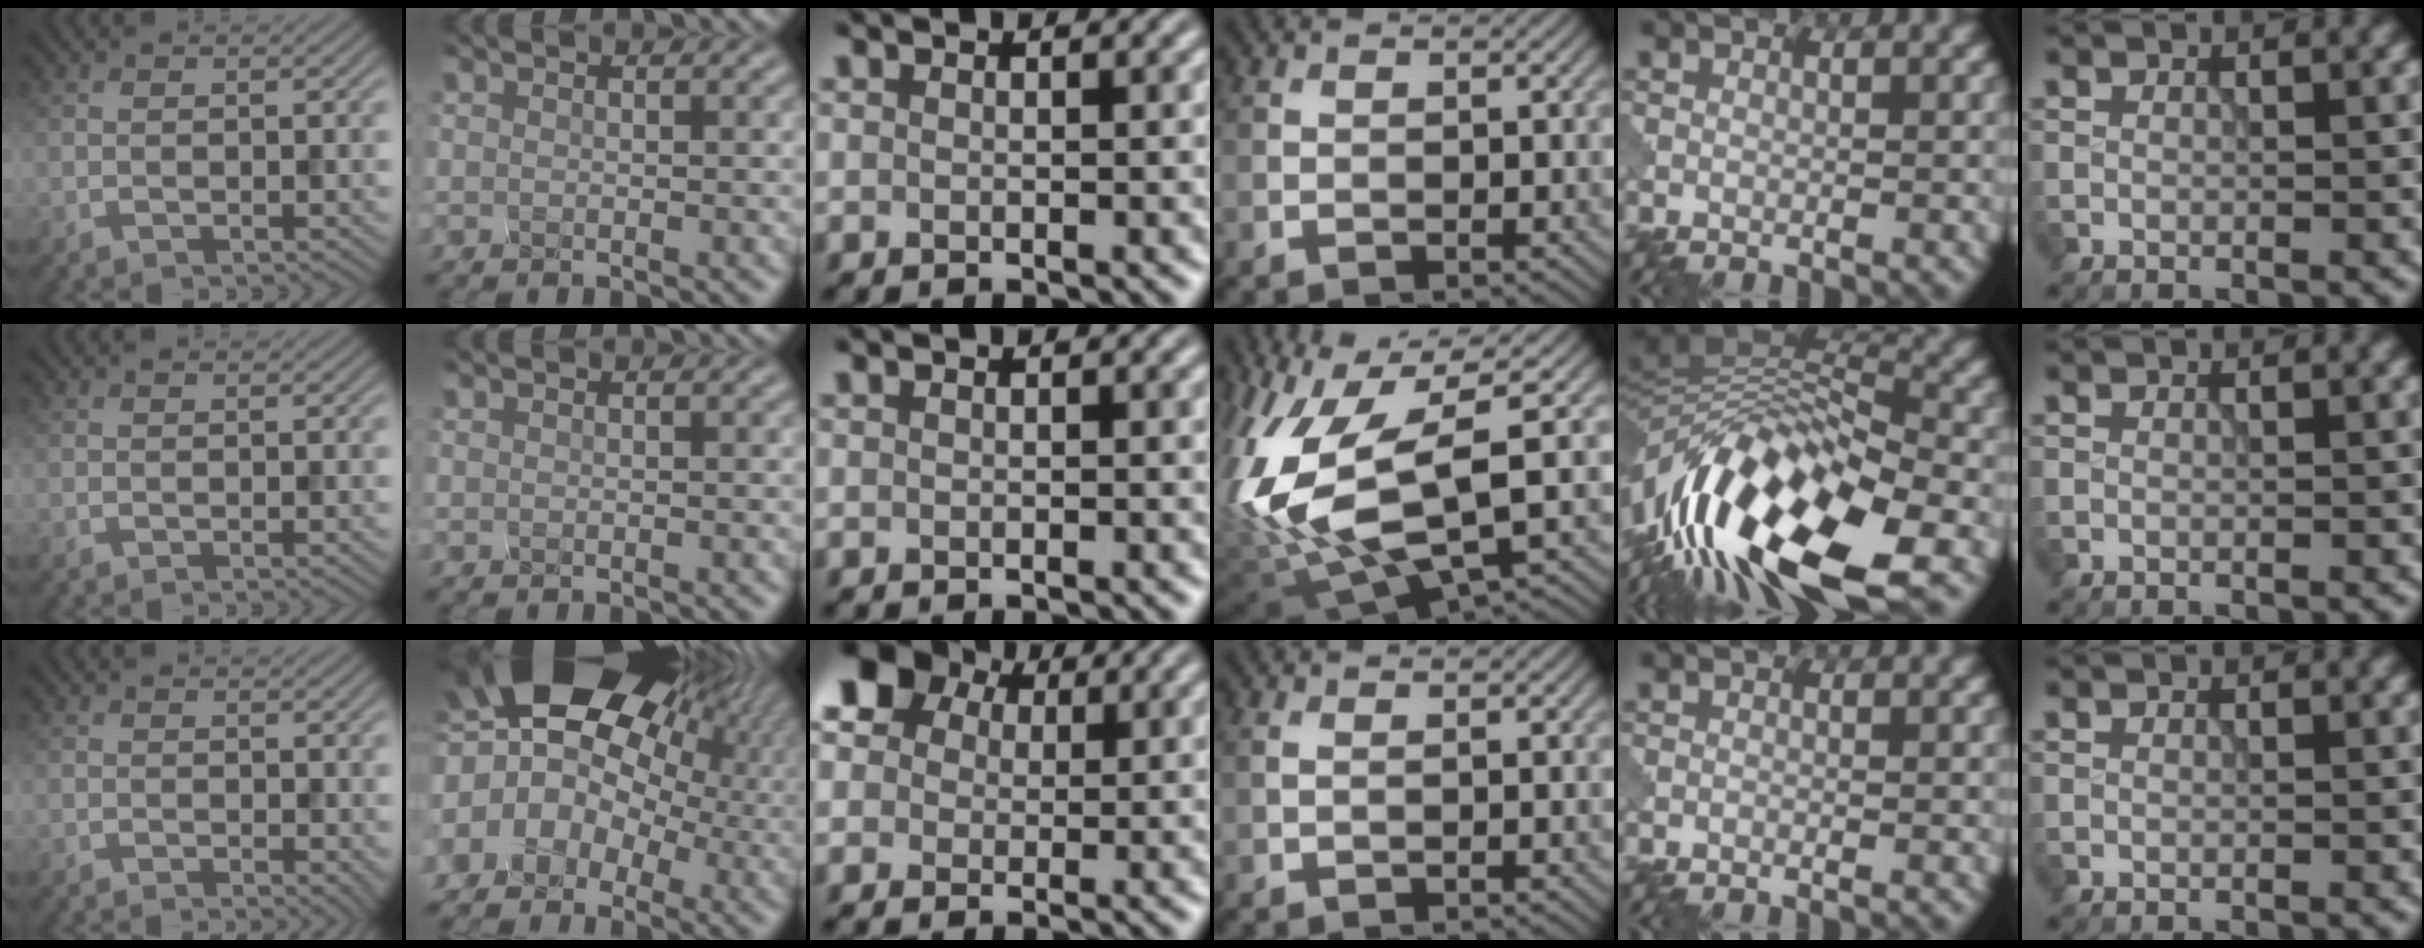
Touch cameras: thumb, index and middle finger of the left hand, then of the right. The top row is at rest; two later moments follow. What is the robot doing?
{"motion": "squeeze", "object": "hand grip exerciser"}